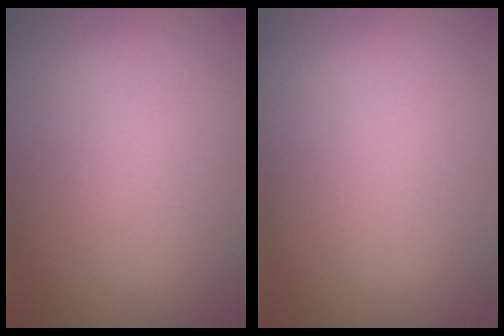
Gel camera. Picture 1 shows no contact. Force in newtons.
{"total": 0.0}